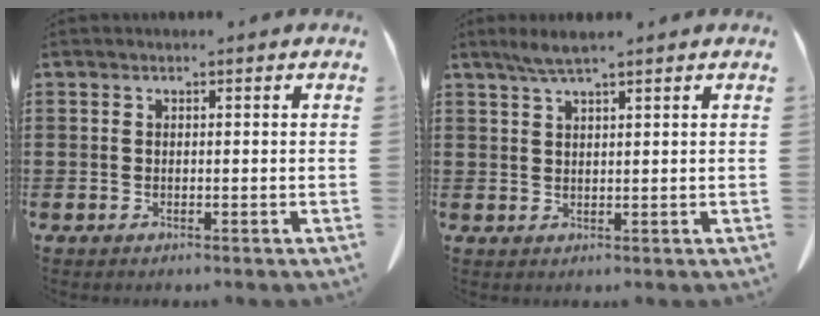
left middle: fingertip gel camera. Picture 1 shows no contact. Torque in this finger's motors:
{"motor_torque": [0.36, 0.21, 0.20, 0.03]}